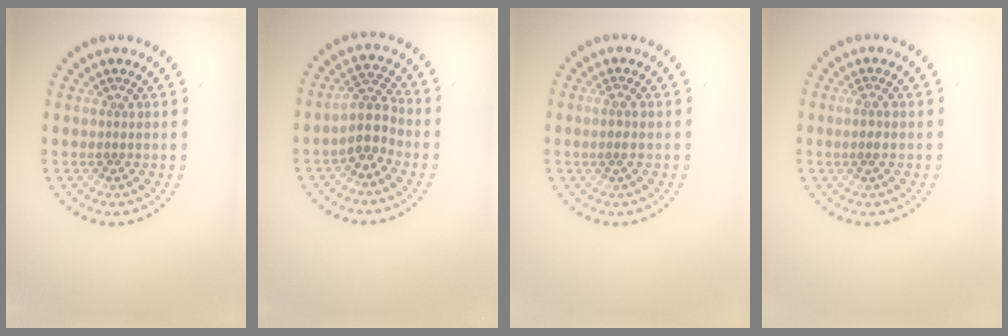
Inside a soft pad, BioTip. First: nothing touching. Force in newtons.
{"total": 3.0, "press": 2.5, "slide": 1.6}
{"total": 1.0, "press": 0.7, "slide": 0.7}
{"total": 1.0, "press": 0.7, "slide": 0.7}